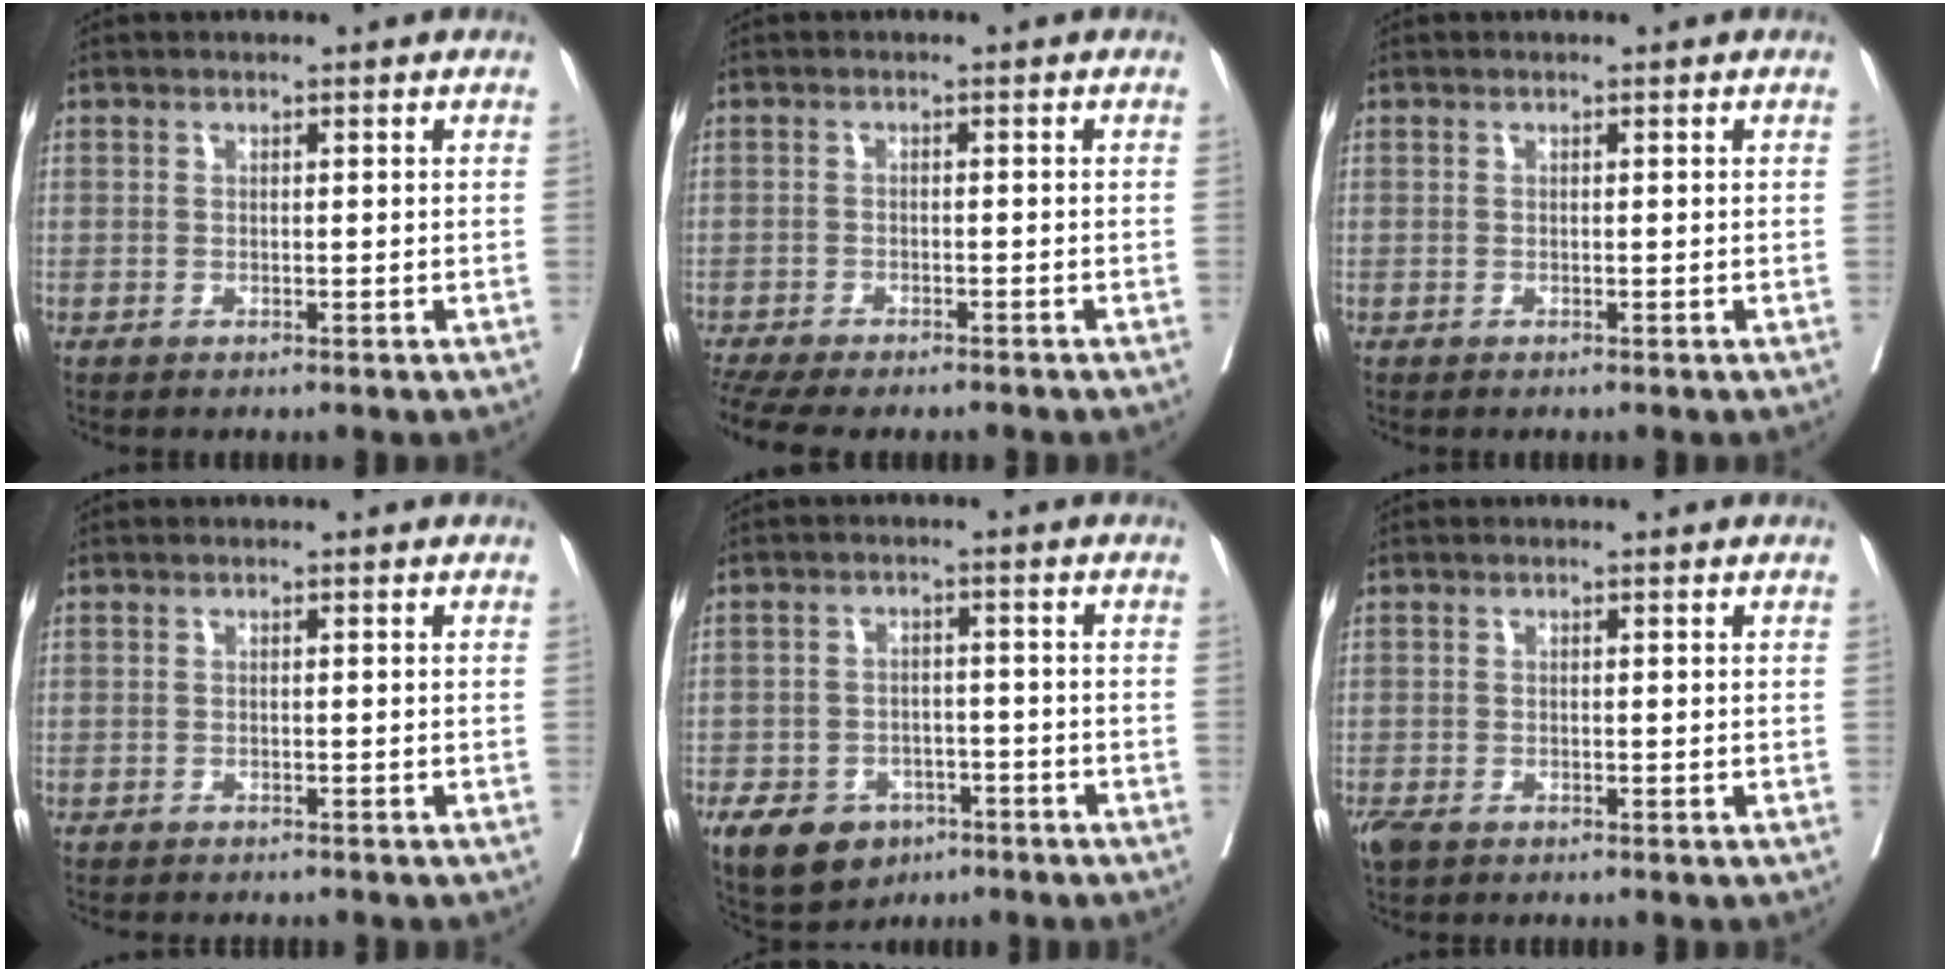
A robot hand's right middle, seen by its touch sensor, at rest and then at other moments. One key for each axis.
{"total": 11.4, "fx": -9.6, "fy": 3.1, "fz": 5.2, "tx": -0.111, "ty": -0.009, "tz": -0.134}
{"total": 0.0}
{"total": 3.9, "fx": -3.5, "fy": 0.8, "fz": 1.4, "tx": -0.021, "ty": -0.006, "tz": -0.046}
{"total": 10.8, "fx": -6.0, "fy": 7.7, "fz": 4.7, "tx": -0.102, "ty": 0.004, "tz": -0.088}
{"total": 2.8, "fx": -1.9, "fy": 1.5, "fz": 1.5, "tx": -0.035, "ty": -0.008, "tz": -0.032}